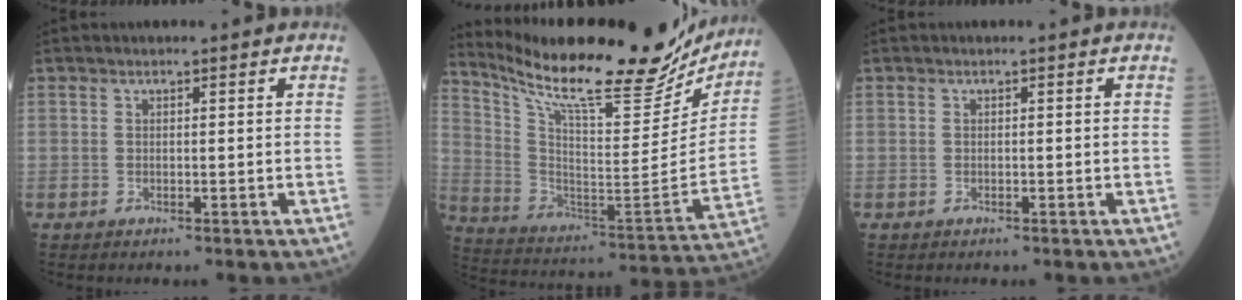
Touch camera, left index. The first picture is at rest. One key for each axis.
{"total": 28.2, "fx": 23.6, "fy": 5.6, "fz": 14.3, "tx": -0.243, "ty": -0.048, "tz": 0.340}
{"total": 0.0}